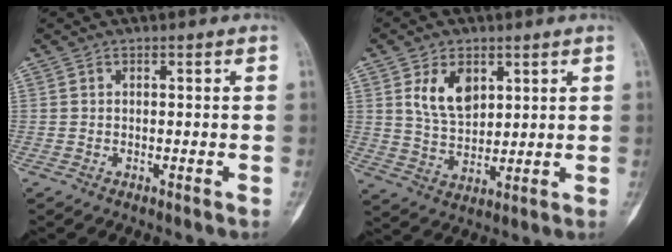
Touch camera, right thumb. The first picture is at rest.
{"total": 8.5, "force": [3.5, 5.4, 5.5], "torque": [-0.079, -0.020, 0.073]}